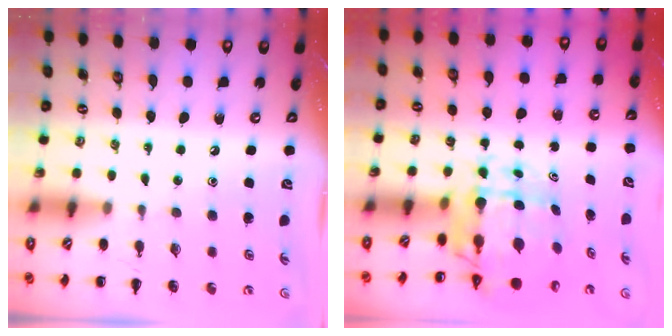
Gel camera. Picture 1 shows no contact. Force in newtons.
{"total": 7.5, "press": 6.9, "slide": 2.9}